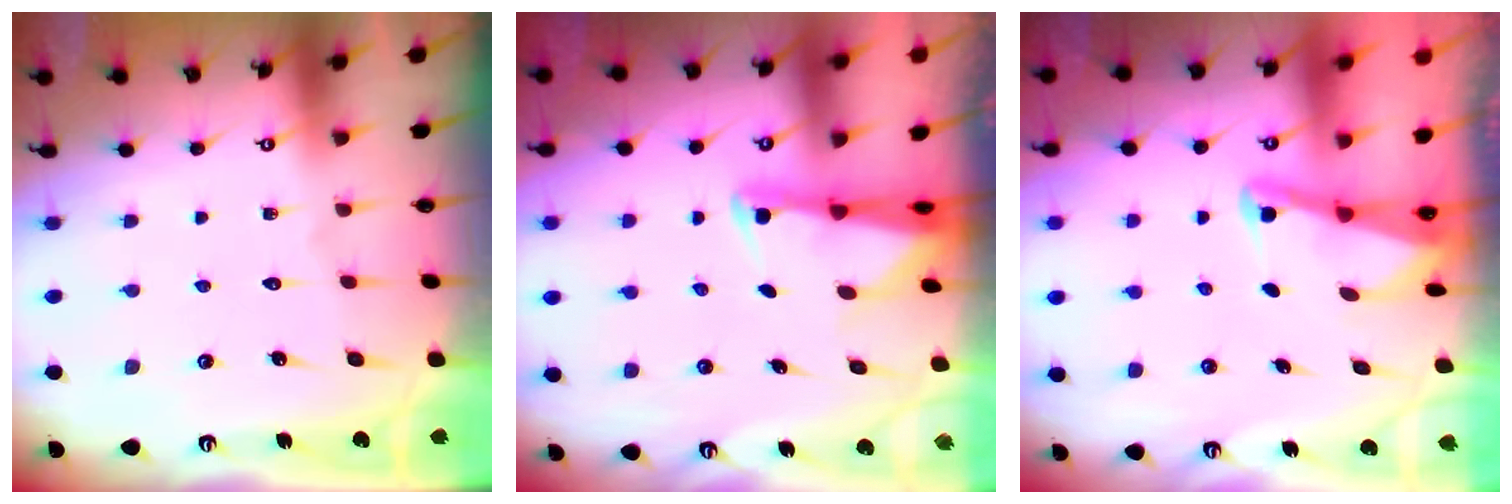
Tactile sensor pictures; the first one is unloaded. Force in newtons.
{"total": 2.5, "press": 2.5, "slide": 0.5}
{"total": 2.3, "press": 2.2, "slide": 0.4}